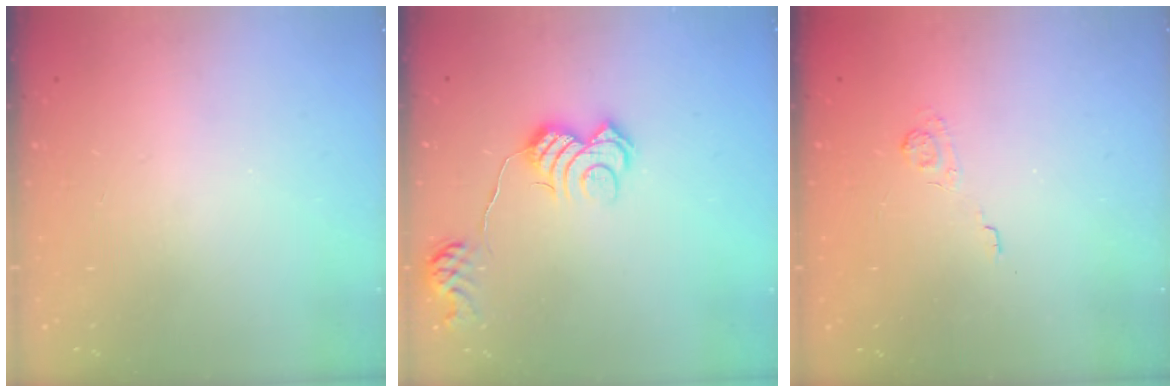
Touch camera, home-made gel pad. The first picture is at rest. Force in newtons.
{"total": 11.2, "press": 11.2, "slide": 0.1}
{"total": 2.0, "press": 1.5, "slide": 1.3}